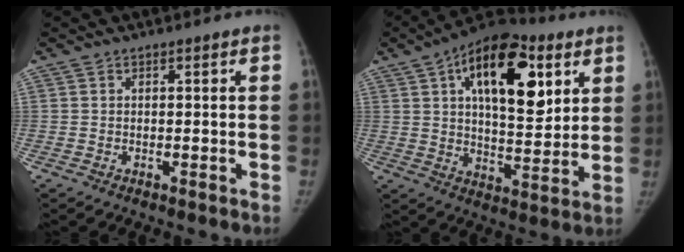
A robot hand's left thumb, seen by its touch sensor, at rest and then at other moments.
{"total": 21.9, "force": [8.5, 10.8, 17.1], "torque": [-0.222, -0.016, 0.128]}